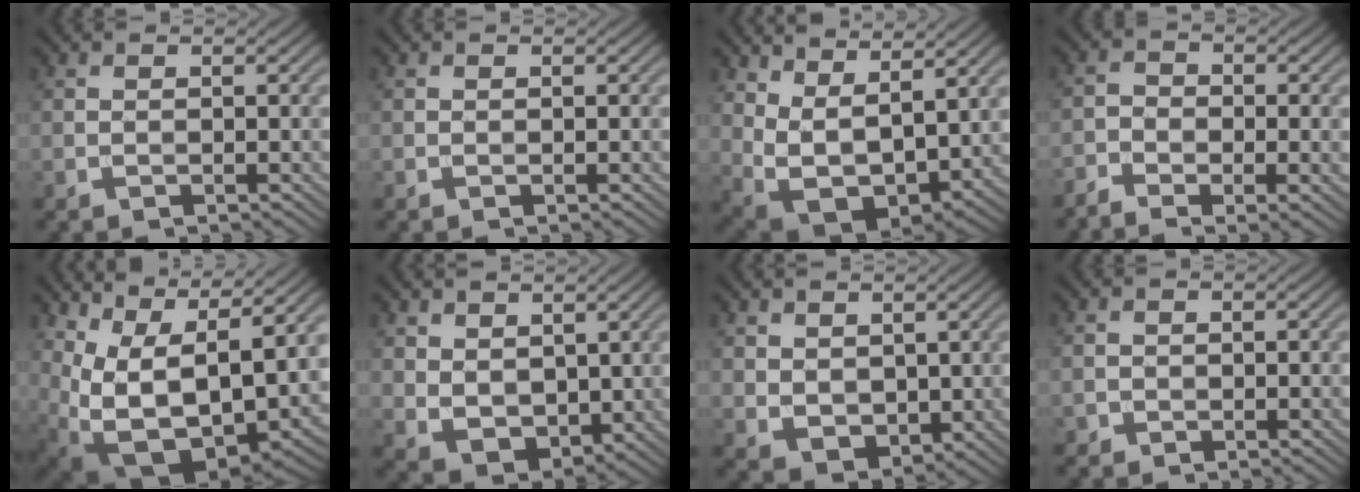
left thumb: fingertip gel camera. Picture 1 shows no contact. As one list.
[{"total": 0.0}, {"total": 11.9, "force": [4.8, 5.7, 9.2], "torque": [-0.200, -0.016, 0.107]}, {"total": 5.3, "force": [-3.3, 2.5, 3.4], "torque": [-0.069, -0.015, -0.061]}, {"total": 16.0, "force": [2.7, 9.7, 12.4], "torque": [-0.223, -0.017, 0.090]}, {"total": 5.5, "force": [2.2, 3.8, 3.4], "torque": [-0.086, -0.016, 0.052]}, {"total": 4.2, "force": [1.5, 3.1, 2.4], "torque": [-0.064, -0.012, 0.038]}, {"total": 0.8, "force": [-0.4, 0.7, 0.1], "torque": [0.000, -0.003, -0.009]}]